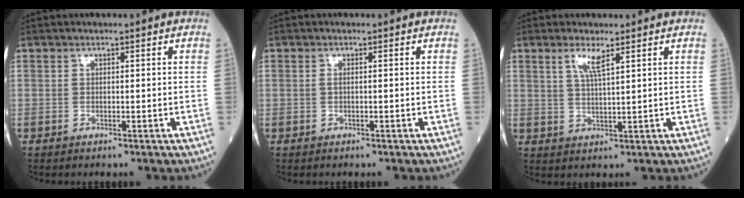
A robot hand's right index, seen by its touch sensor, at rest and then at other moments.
{"total": 0.6, "force": [0.0, 0.0, 0.6], "torque": [-0.017, -0.001, -0.001]}
{"total": 3.7, "force": [2.2, 0.1, 3.0], "torque": [-0.063, -0.003, 0.044]}